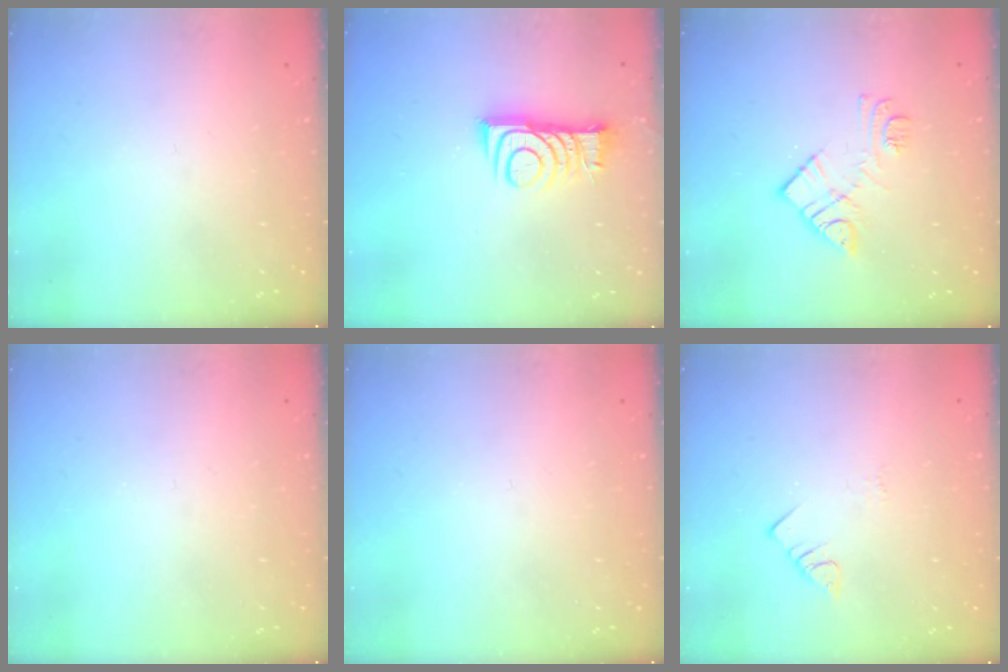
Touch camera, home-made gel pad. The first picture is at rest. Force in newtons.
{"total": 9.6, "press": 9.6, "slide": 0.2}
{"total": 11.2, "press": 11.2, "slide": 0.6}
{"total": 0.0}
{"total": 0.0}
{"total": 2.4, "press": 2.3, "slide": 0.4}